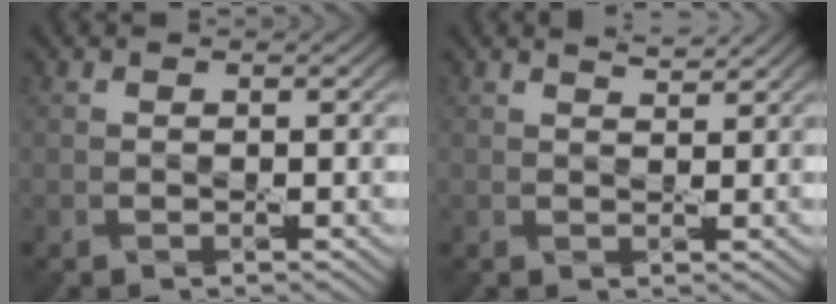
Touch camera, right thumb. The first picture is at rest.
{"total": 1.4, "force": [1.3, 0.1, 0.5], "torque": [-0.016, -0.001, 0.022]}